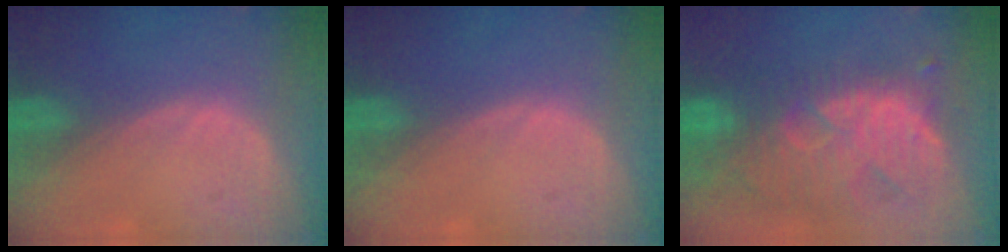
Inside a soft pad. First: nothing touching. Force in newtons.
{"total": 0.0}
{"total": 12.4, "press": 11.1, "slide": 5.5}